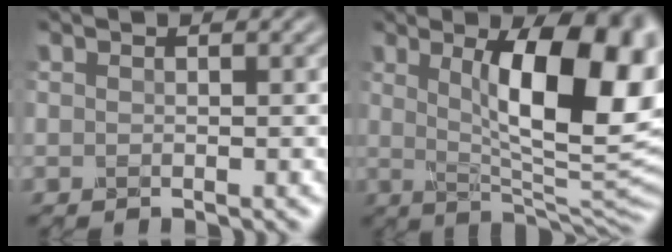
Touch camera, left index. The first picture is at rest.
{"total": 12.4, "force": [2.7, 3.8, 11.5], "torque": [-0.156, -0.002, 0.046]}